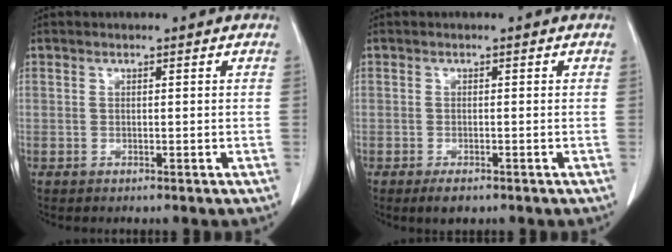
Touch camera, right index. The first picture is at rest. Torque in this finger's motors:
{"motor_torque": [-0.05, 0.00, 0.06, 0.00]}